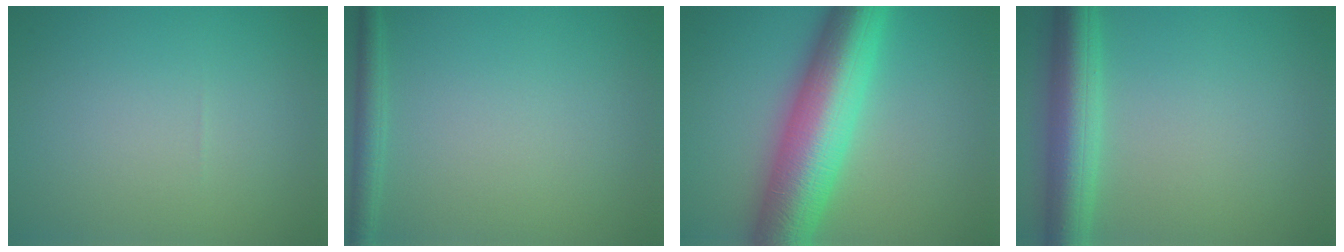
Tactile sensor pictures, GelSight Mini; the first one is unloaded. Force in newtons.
{"total": 1.7, "press": 1.7, "slide": 0.1}
{"total": 10.8, "press": 10.8, "slide": 0.2}
{"total": 5.7, "press": 5.7, "slide": 0.2}